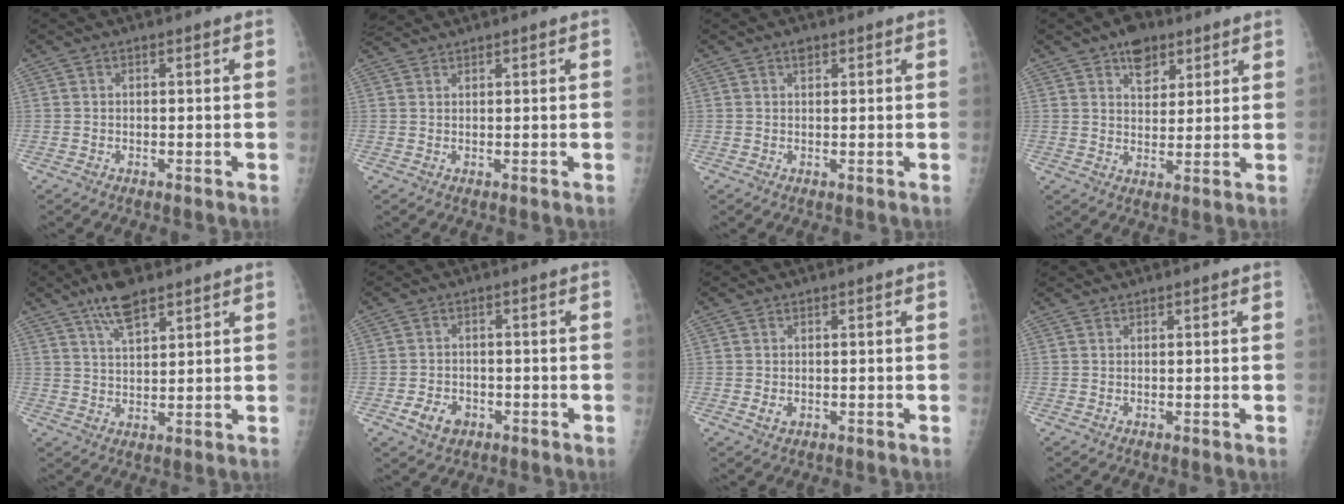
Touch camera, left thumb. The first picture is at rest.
{"total": 2.7, "force": [2.6, 0.3, 0.4], "torque": [-0.011, 0.016, 0.056]}
{"total": 1.3, "force": [0.8, 0.8, 0.6], "torque": [-0.002, -0.003, 0.011]}
{"total": 7.0, "force": [4.4, 4.2, 3.6], "torque": [-0.026, -0.021, 0.066]}
{"total": 7.5, "force": [5.2, 2.5, 4.8], "torque": [-0.077, -0.022, 0.096]}
{"total": 3.9, "force": [-1.7, 3.1, 1.8], "torque": [-0.015, 0.005, -0.021]}
{"total": 1.3, "force": [0.2, 1.2, 0.7], "torque": [-0.009, -0.001, 0.008]}
{"total": 0.6, "force": [0.6, 0.2, -0.1], "torque": [0.003, 0.003, 0.011]}